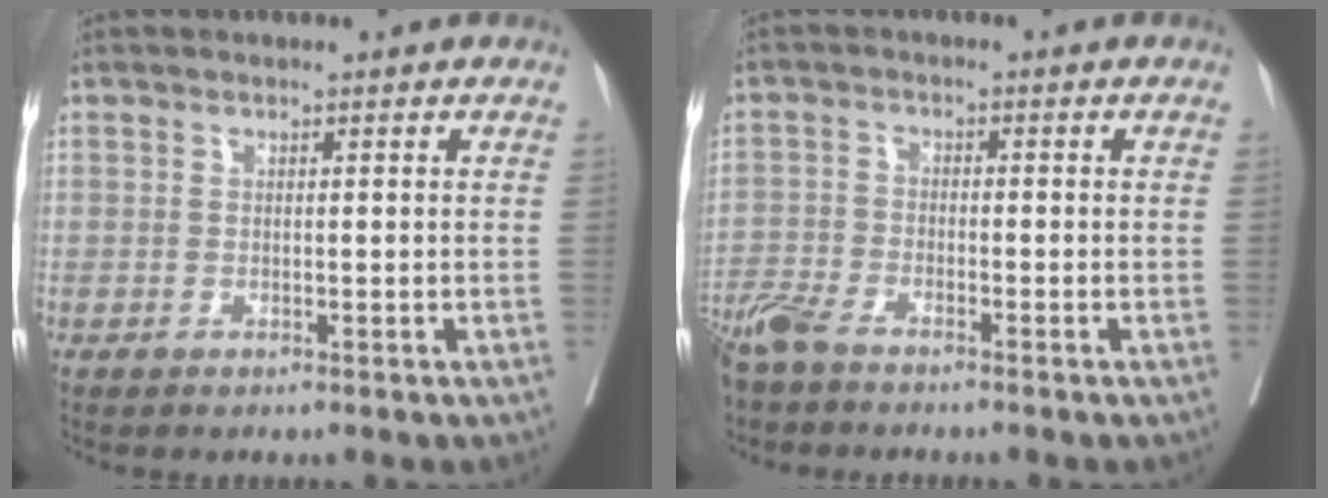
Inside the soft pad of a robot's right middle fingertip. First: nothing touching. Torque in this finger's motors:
{"motor_torque": [1.18, -0.96, 0.58, 0.21]}